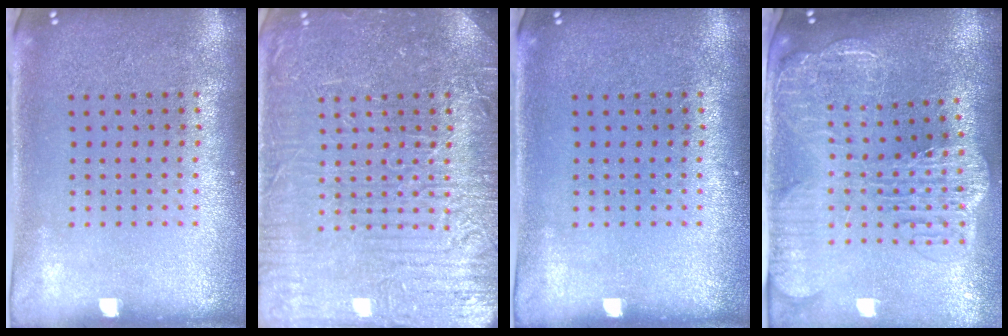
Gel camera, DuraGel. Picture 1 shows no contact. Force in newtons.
{"total": 7.3, "press": 7.3, "slide": 1.0}
{"total": 0.0}
{"total": 3.3, "press": 2.6, "slide": 1.9}